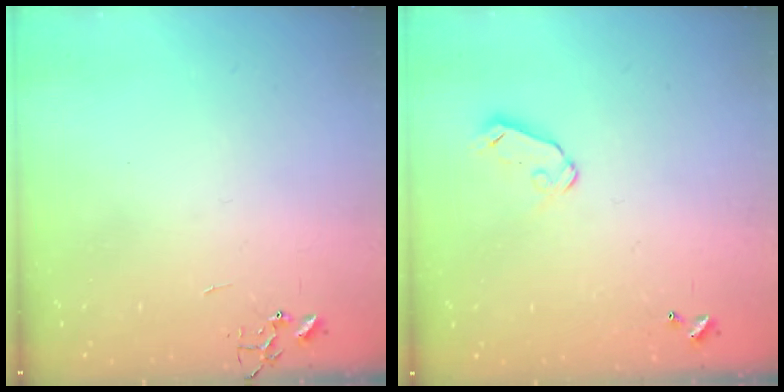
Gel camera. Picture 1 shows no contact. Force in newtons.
{"total": 5.8, "press": 5.8, "slide": 0.5}